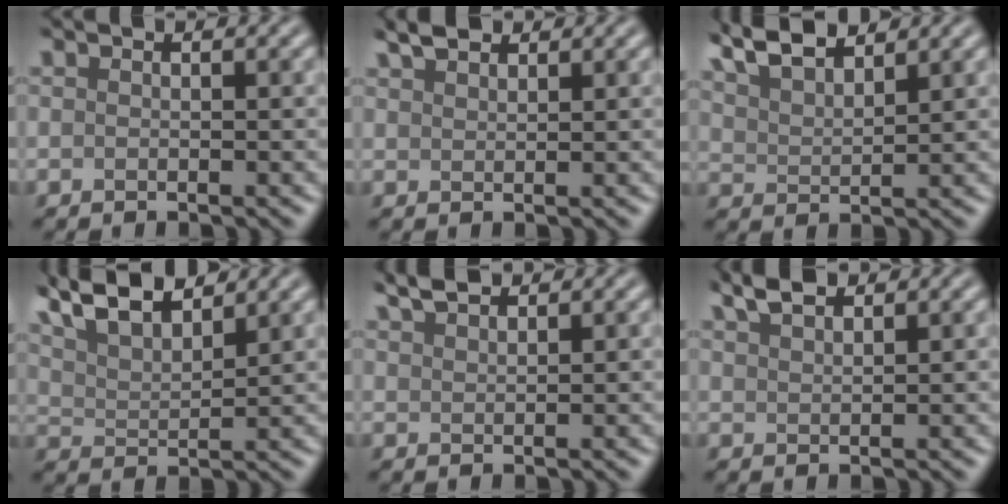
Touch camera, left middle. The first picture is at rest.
{"total": 2.2, "force": [1.9, 0.7, 0.8], "torque": [-0.015, 0.007, 0.043]}
{"total": 5.0, "force": [4.3, 1.3, 2.3], "torque": [-0.050, 0.013, 0.079]}
{"total": 8.3, "force": [6.4, 2.5, 4.6], "torque": [-0.093, 0.026, 0.093]}
{"total": 2.3, "force": [2.1, 0.5, 0.9], "torque": [-0.014, 0.007, 0.046]}
{"total": 2.7, "force": [2.2, 0.7, 1.3], "torque": [-0.026, 0.008, 0.048]}